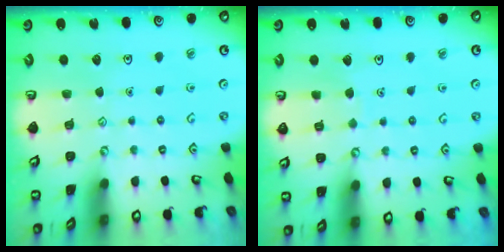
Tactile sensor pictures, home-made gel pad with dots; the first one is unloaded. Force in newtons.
{"total": 2.7, "press": 2.7, "slide": 0.1}